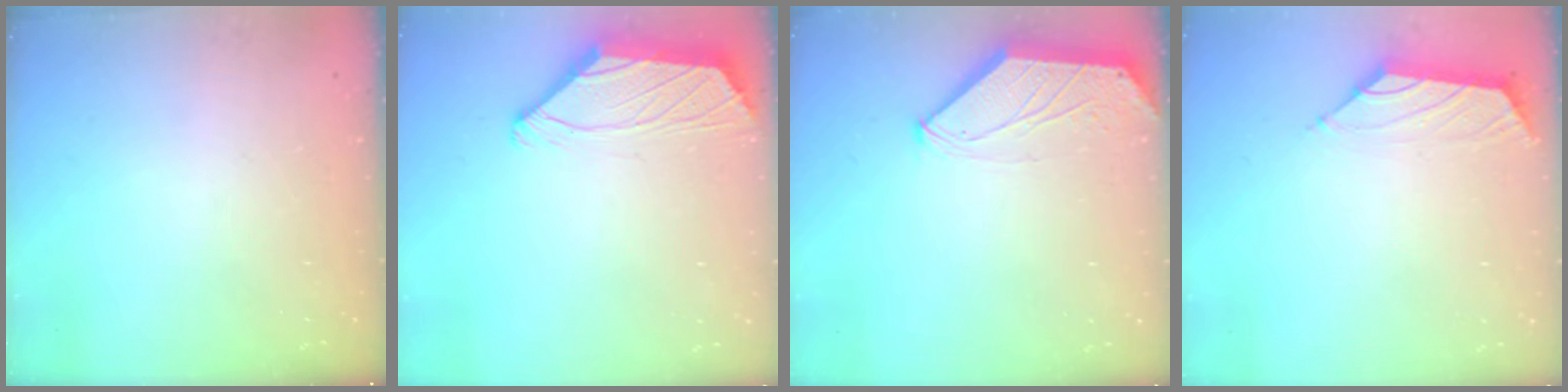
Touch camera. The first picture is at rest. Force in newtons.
{"total": 2.2, "press": 2.1, "slide": 0.7}
{"total": 0.5, "press": 0.4, "slide": 0.3}
{"total": 1.5, "press": 1.4, "slide": 0.6}